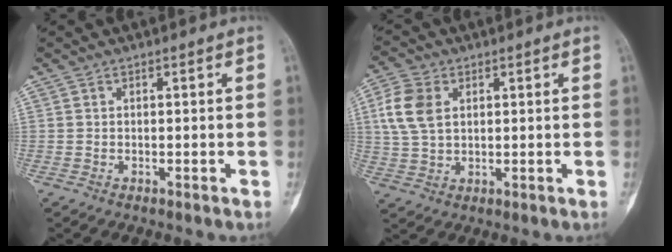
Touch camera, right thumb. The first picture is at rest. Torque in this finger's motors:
{"motor_torque": [0.46, 0.82, 0.48, -0.12, 0.14]}